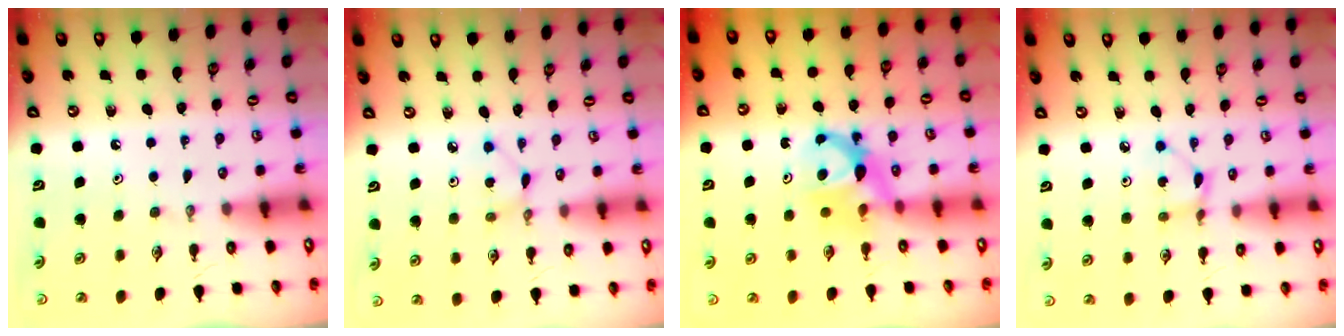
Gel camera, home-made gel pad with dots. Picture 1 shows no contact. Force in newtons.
{"total": 1.9, "press": 1.9, "slide": 0.2}
{"total": 6.4, "press": 6.4, "slide": 0.4}
{"total": 2.2, "press": 2.2, "slide": 0.1}